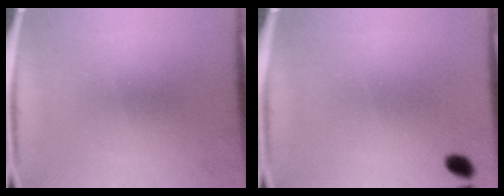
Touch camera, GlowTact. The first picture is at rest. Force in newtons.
{"total": 1.8}